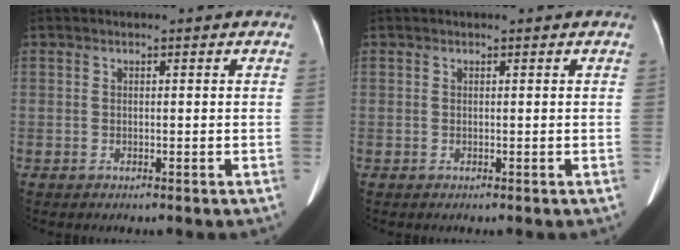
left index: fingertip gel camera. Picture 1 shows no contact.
{"total": 0.0}